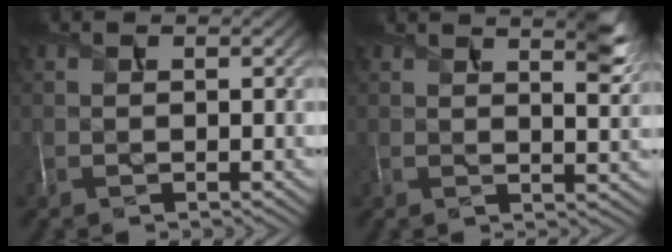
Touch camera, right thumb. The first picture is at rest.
{"total": 4.8, "force": [3.2, 1.0, 3.4], "torque": [-0.055, 0.003, 0.056]}